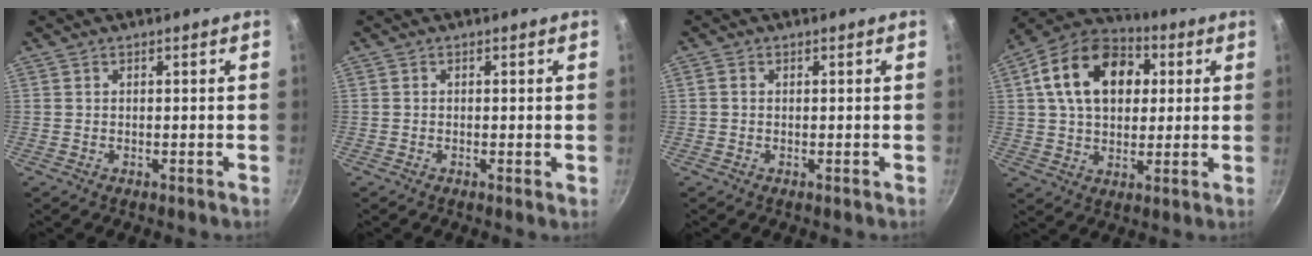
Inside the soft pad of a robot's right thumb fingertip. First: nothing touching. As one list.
[{"total": 0.6, "force": [-0.1, 0.1, 0.6], "torque": [-0.008, -0.001, -0.004]}, {"total": 0.8, "force": [0.0, 0.6, 0.4], "torque": [-0.007, 0.004, -0.001]}, {"total": 18.4, "force": [4.5, 12.7, 12.5], "torque": [-0.184, 0.020, 0.060]}]